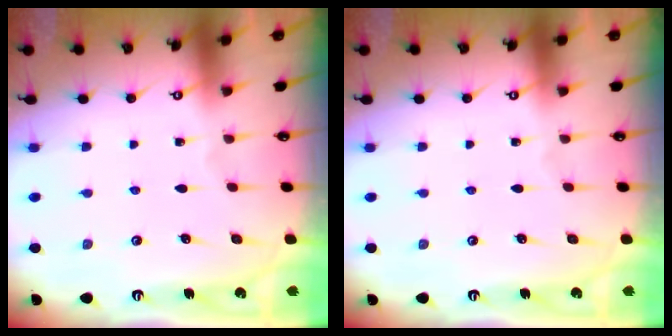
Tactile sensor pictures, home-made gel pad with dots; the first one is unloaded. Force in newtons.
{"total": 0.0}